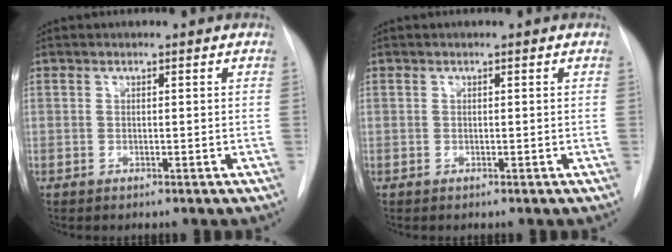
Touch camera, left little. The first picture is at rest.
{"total": 0.0}